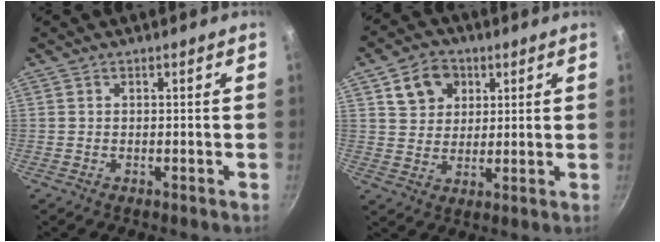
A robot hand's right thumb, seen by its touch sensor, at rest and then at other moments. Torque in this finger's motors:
{"motor_torque": [-0.12, 0.17, 0.25, 0.66, 0.02]}